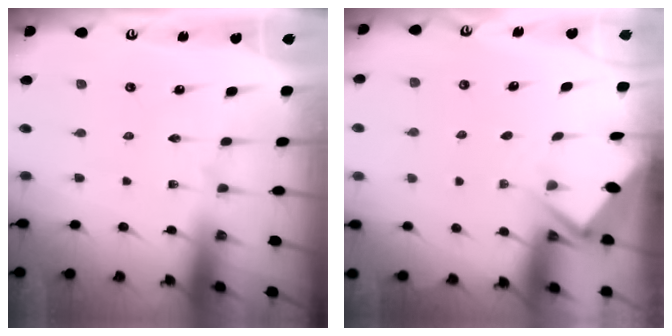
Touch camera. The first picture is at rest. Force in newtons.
{"total": 2.7, "press": 2.7, "slide": 0.3}